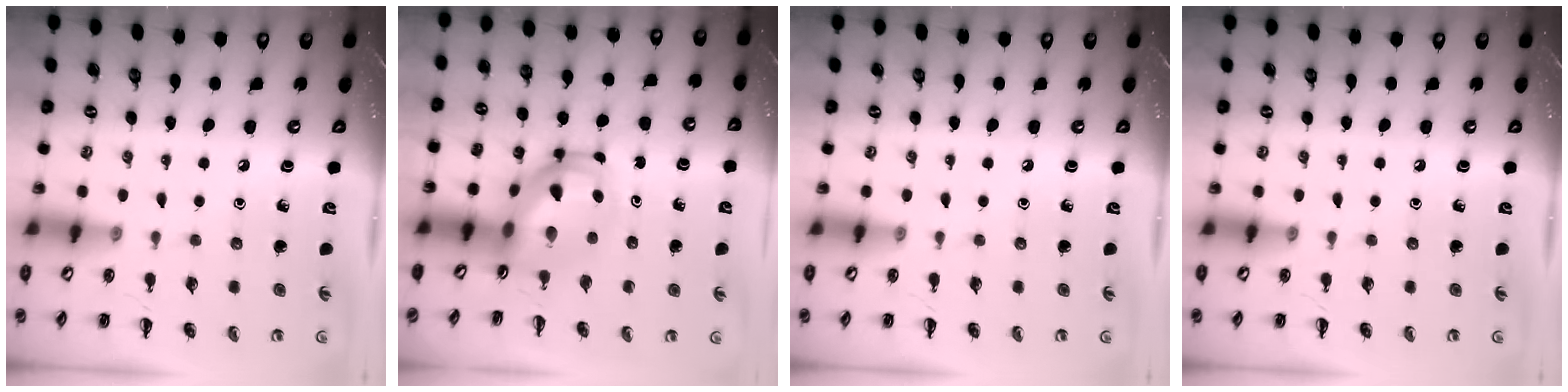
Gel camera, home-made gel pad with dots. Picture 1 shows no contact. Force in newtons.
{"total": 6.4, "press": 6.0, "slide": 2.2}
{"total": 0.0}
{"total": 0.0}